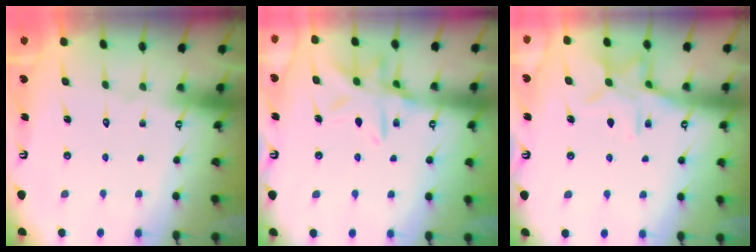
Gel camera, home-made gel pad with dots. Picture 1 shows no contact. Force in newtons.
{"total": 12.1, "press": 12.0, "slide": 0.9}
{"total": 11.2, "press": 11.1, "slide": 0.6}